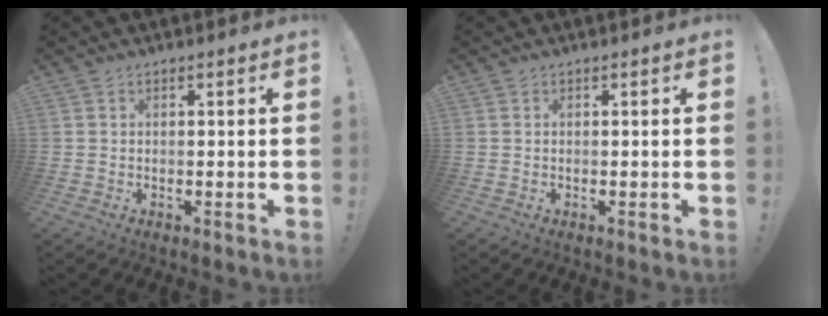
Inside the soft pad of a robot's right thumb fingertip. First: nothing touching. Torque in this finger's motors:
{"motor_torque": [-0.04, -0.04, 0.07, -0.02, 0.01]}